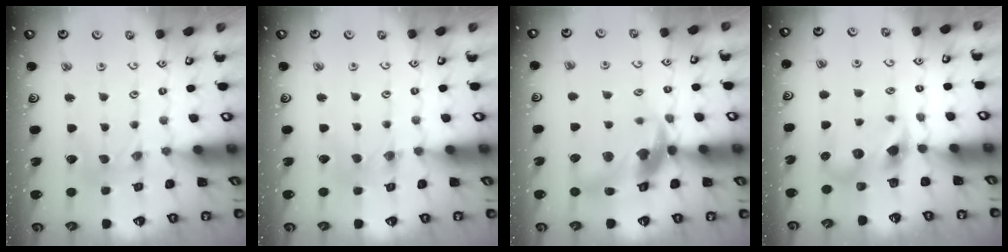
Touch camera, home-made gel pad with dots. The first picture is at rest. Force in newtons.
{"total": 1.3, "press": 1.3, "slide": 0.2}
{"total": 16.1, "press": 16.0, "slide": 2.0}
{"total": 6.8, "press": 6.8, "slide": 0.7}